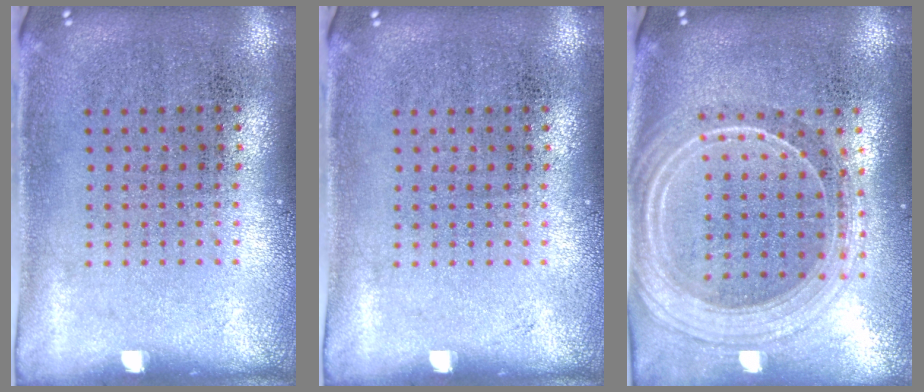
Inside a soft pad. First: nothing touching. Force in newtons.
{"total": 0.0}
{"total": 2.3, "press": 2.0, "slide": 1.1}